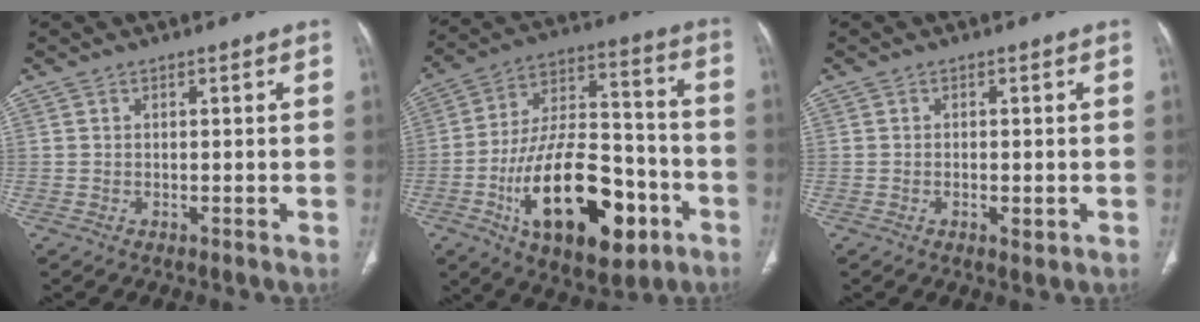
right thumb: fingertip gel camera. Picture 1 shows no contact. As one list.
[{"total": 25.4, "force": [-9.9, 12.3, 19.9], "torque": [-0.322, 0.047, -0.150]}, {"total": 1.8, "force": [-0.6, 0.8, 1.5], "torque": [-0.026, -0.001, -0.007]}]